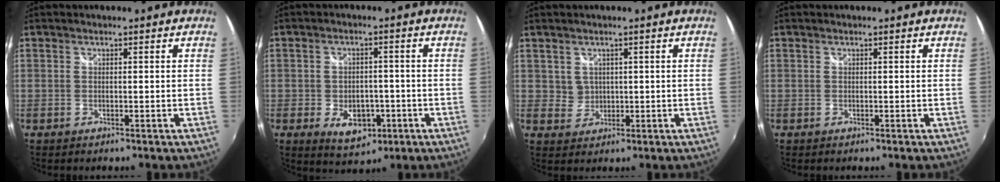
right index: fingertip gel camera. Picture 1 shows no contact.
{"total": 7.6, "force": [-3.0, 5.2, 4.8], "torque": [-0.091, -0.004, -0.037]}
{"total": 2.5, "force": [1.0, 2.2, 0.2], "torque": [0.004, 0.005, 0.021]}
{"total": 0.0}